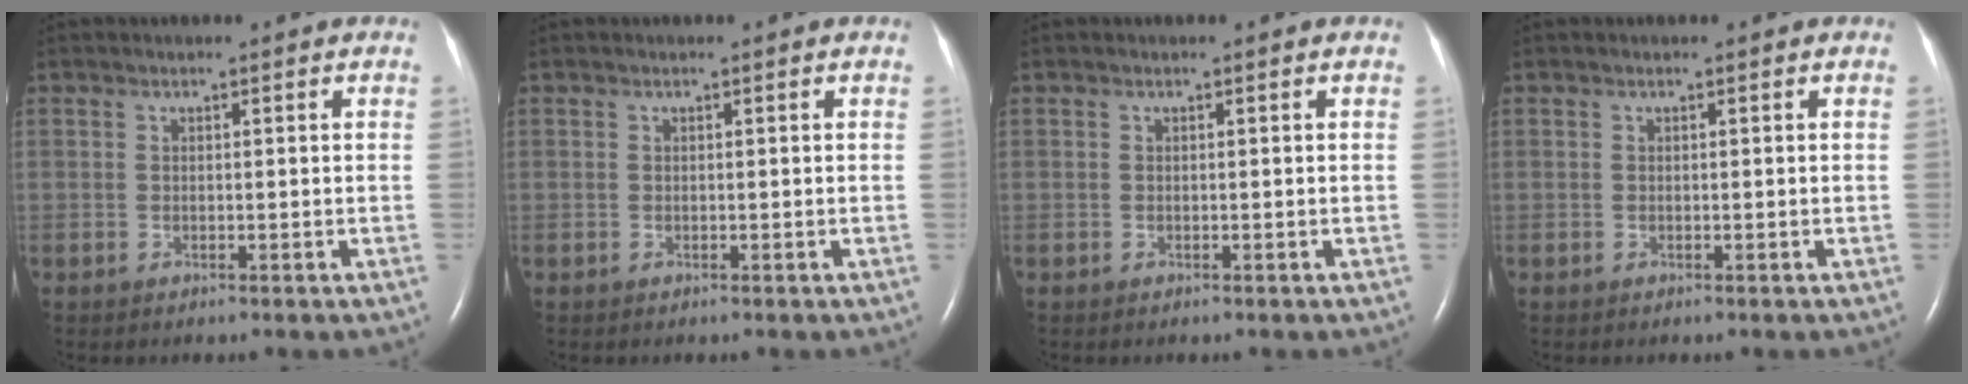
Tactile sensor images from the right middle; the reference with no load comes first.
{"total": 0.0}
{"total": 0.0}
{"total": 0.0}